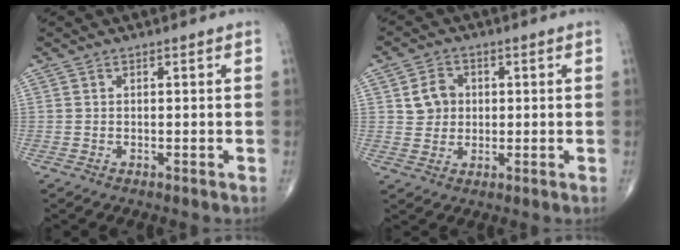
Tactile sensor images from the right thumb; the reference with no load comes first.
{"total": 5.2, "force": [1.0, 4.6, 2.3], "torque": [-0.018, -0.001, 0.015]}